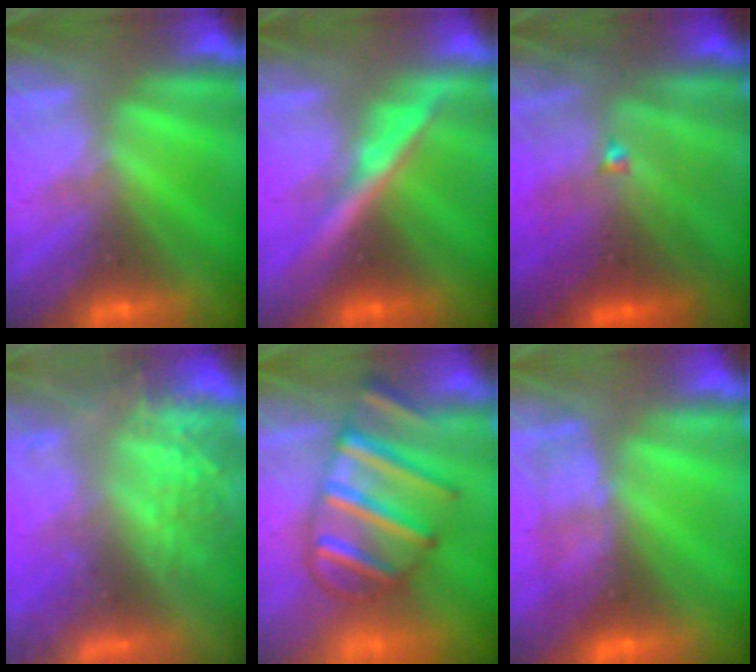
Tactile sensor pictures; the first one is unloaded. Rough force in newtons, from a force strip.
{"total": 3.6}
{"total": 4.5}
{"total": 6.0}
{"total": 7.5}
{"total": 2.4}